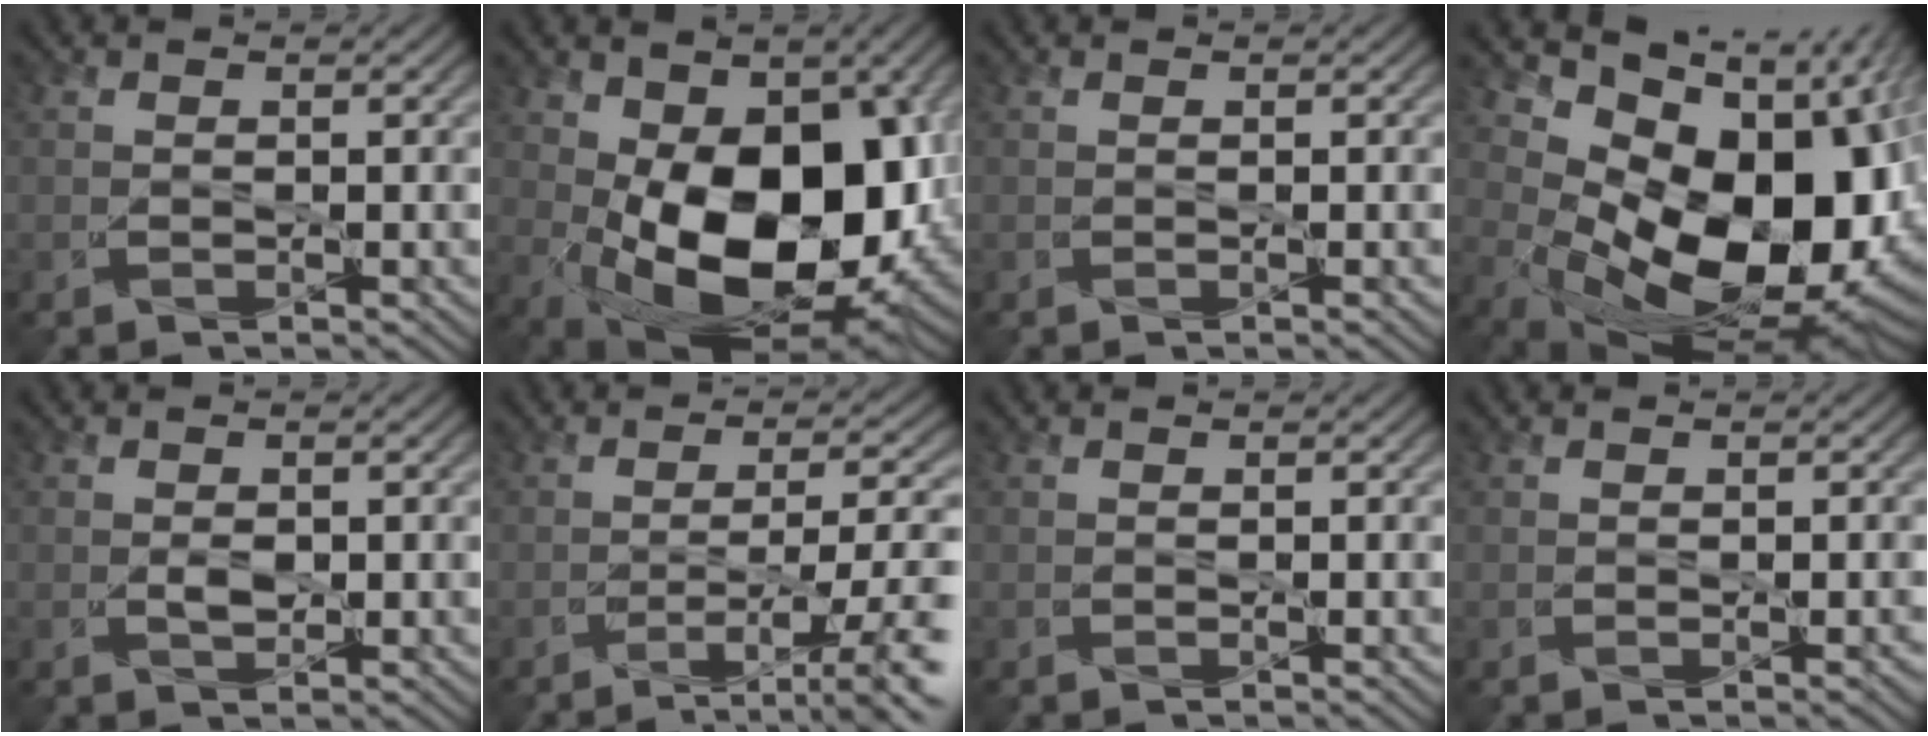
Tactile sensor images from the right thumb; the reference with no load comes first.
{"total": 17.9, "force": [-0.4, 10.2, 14.7], "torque": [-0.224, -0.036, 0.004]}
{"total": 0.8, "force": [0.1, -0.4, 0.7], "torque": [-0.013, 0.004, 0.003]}
{"total": 19.0, "force": [1.3, 12.0, 14.7], "torque": [-0.231, -0.043, 0.061]}
{"total": 1.2, "force": [0.2, 0.5, 1.1], "torque": [-0.025, 0.000, 0.007]}
{"total": 9.0, "force": [-3.7, 1.6, 8.0], "torque": [-0.126, 0.000, -0.050]}
{"total": 0.6, "force": [0.2, -0.4, 0.4], "torque": [-0.009, 0.004, 0.005]}
{"total": 0.9, "force": [0.1, -0.3, 0.9], "torque": [-0.014, 0.003, 0.004]}